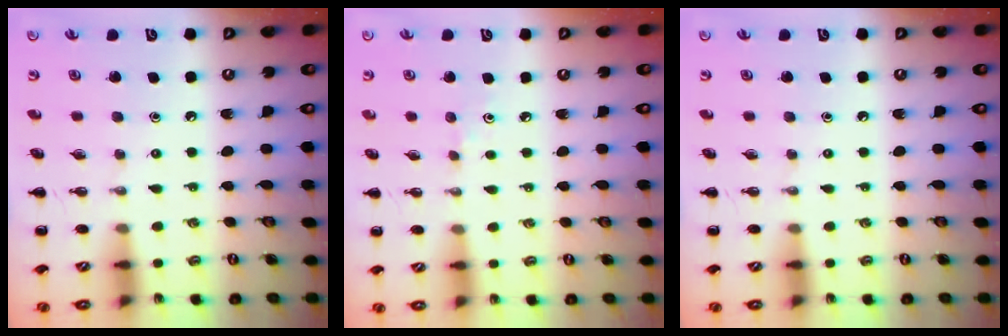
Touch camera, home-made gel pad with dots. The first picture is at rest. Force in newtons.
{"total": 2.7, "press": 2.5, "slide": 0.9}
{"total": 0.0}